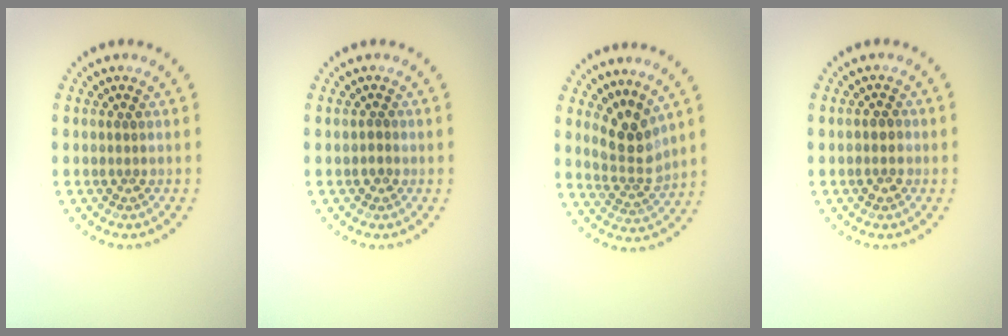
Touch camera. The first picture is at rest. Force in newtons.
{"total": 0.5, "press": 0.4, "slide": 0.4}
{"total": 3.2, "press": 2.7, "slide": 1.7}
{"total": 1.5, "press": 1.4, "slide": 0.5}